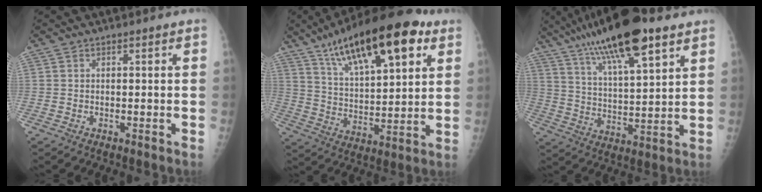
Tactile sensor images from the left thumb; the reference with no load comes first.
{"total": 23.2, "force": [12.5, 8.4, 17.6], "torque": [-0.261, -0.029, 0.210]}
{"total": 20.7, "force": [13.1, 5.0, 15.2], "torque": [-0.261, -0.030, 0.228]}